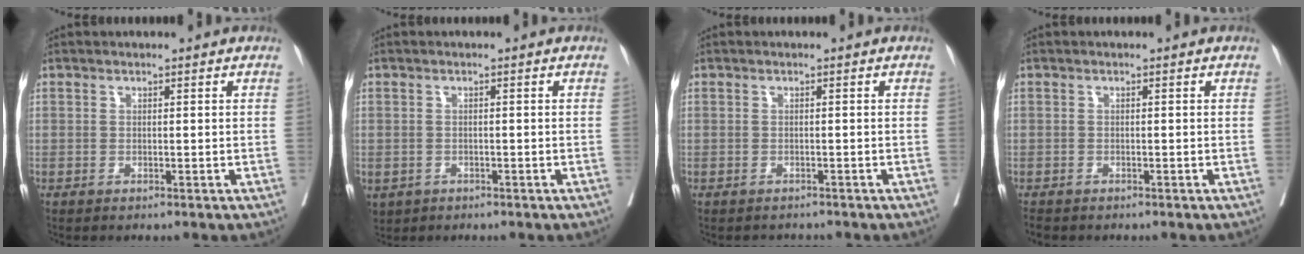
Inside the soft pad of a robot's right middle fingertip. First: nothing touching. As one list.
[{"total": 4.1, "force": [-2.2, 3.2, 1.4], "torque": [-0.037, -0.003, -0.028]}, {"total": 1.8, "force": [-1.6, 0.7, -0.2], "torque": [0.001, -0.003, -0.028]}, {"total": 1.9, "force": [-1.6, 0.7, 0.7], "torque": [-0.017, -0.006, -0.023]}]